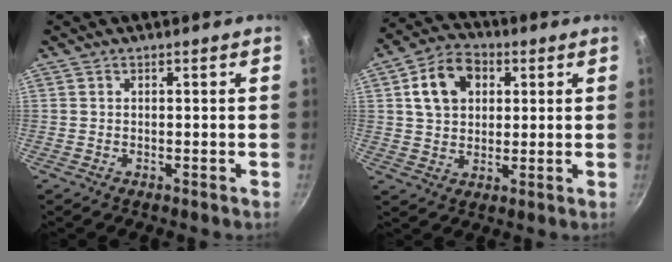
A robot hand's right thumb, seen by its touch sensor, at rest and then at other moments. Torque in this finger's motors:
{"motor_torque": [0.11, 2.11, 0.71, 0.60, 0.07]}